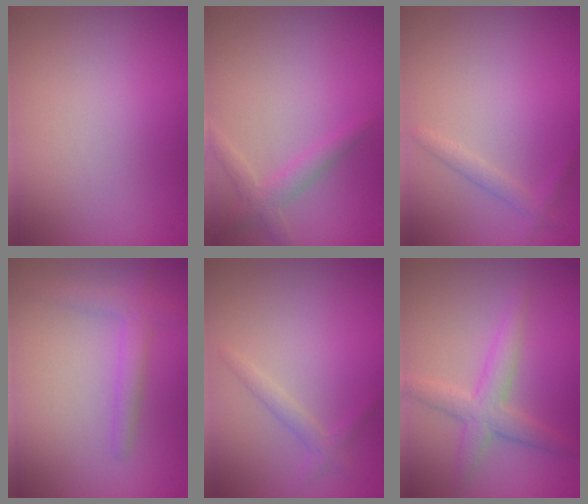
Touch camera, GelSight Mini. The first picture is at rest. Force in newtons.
{"total": 2.0, "press": 2.0, "slide": 0.1}
{"total": 1.3, "press": 1.3, "slide": 0.1}
{"total": 2.2, "press": 2.2, "slide": 0.1}
{"total": 1.3, "press": 1.3, "slide": 0.0}
{"total": 3.2, "press": 3.2, "slide": 0.2}